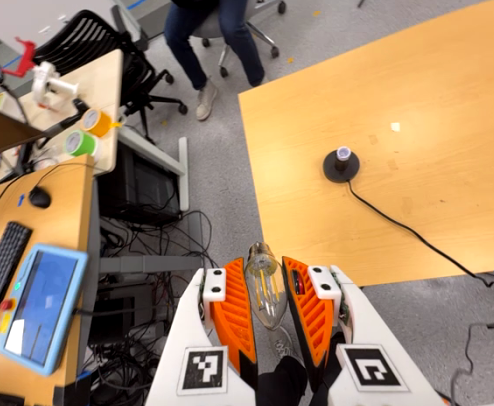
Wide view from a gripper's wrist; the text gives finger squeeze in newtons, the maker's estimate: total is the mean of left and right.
{"total": 11.0, "left": 11.3, "right": 10.8}